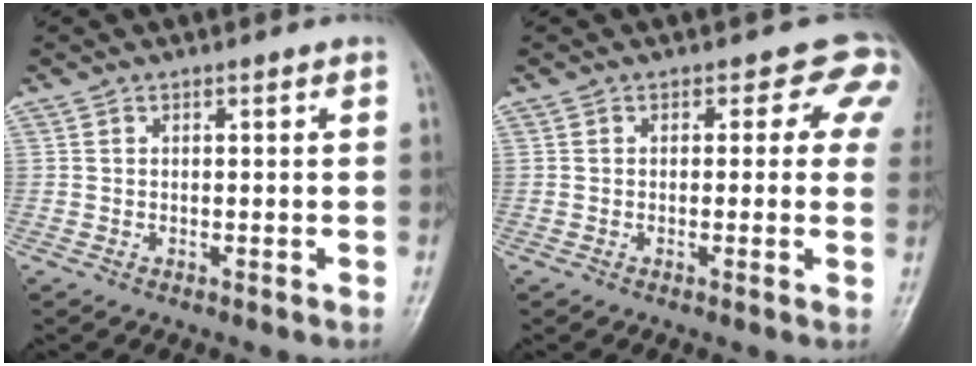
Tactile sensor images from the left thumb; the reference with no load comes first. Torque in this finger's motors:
{"motor_torque": [0.27, 0.30, 0.24, 0.01, 0.07]}